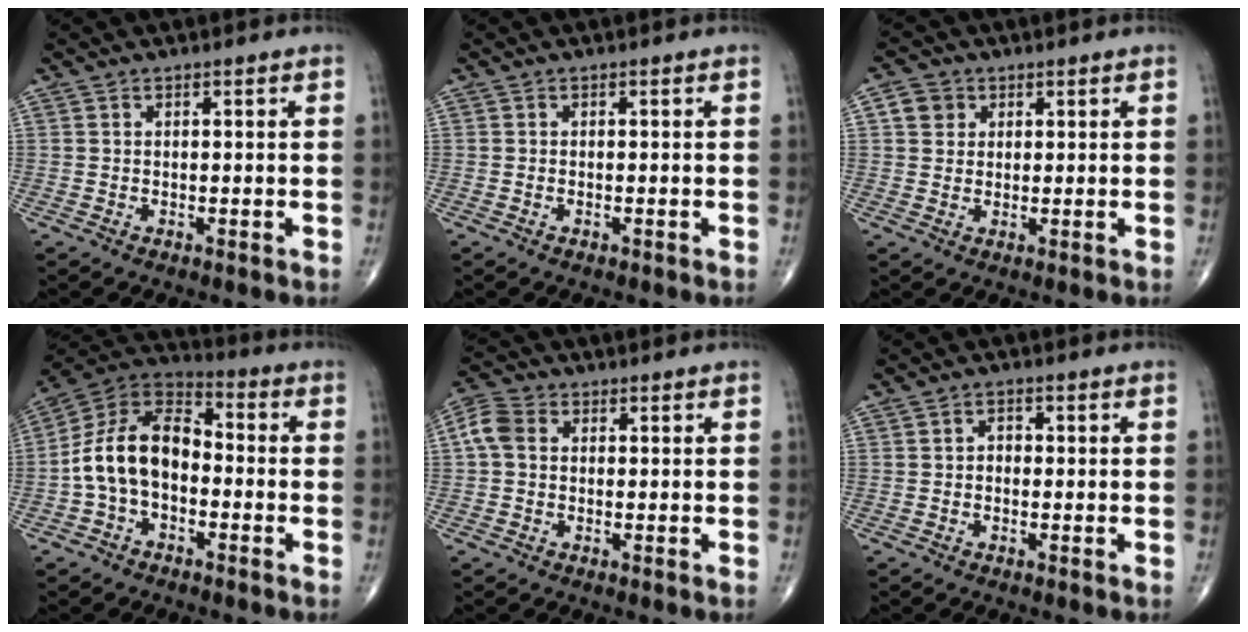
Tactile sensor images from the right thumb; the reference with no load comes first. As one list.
[{"total": 0.0}, {"total": 3.9, "force": [1.3, 3.5, 1.2], "torque": [-0.006, 0.001, 0.018]}, {"total": 13.9, "force": [-2.4, 9.0, 10.3], "torque": [-0.177, 0.046, -0.057]}, {"total": 5.2, "force": [0.5, 4.0, 3.3], "torque": [-0.075, 0.018, 0.002]}, {"total": 1.8, "force": [-0.1, 1.4, 1.1], "torque": [-0.003, 0.009, -0.008]}]